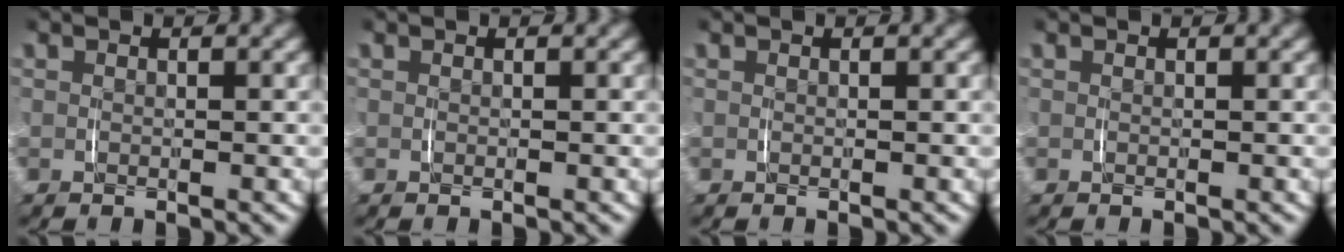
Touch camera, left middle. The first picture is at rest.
{"total": 0.0}
{"total": 0.0}
{"total": 0.0}